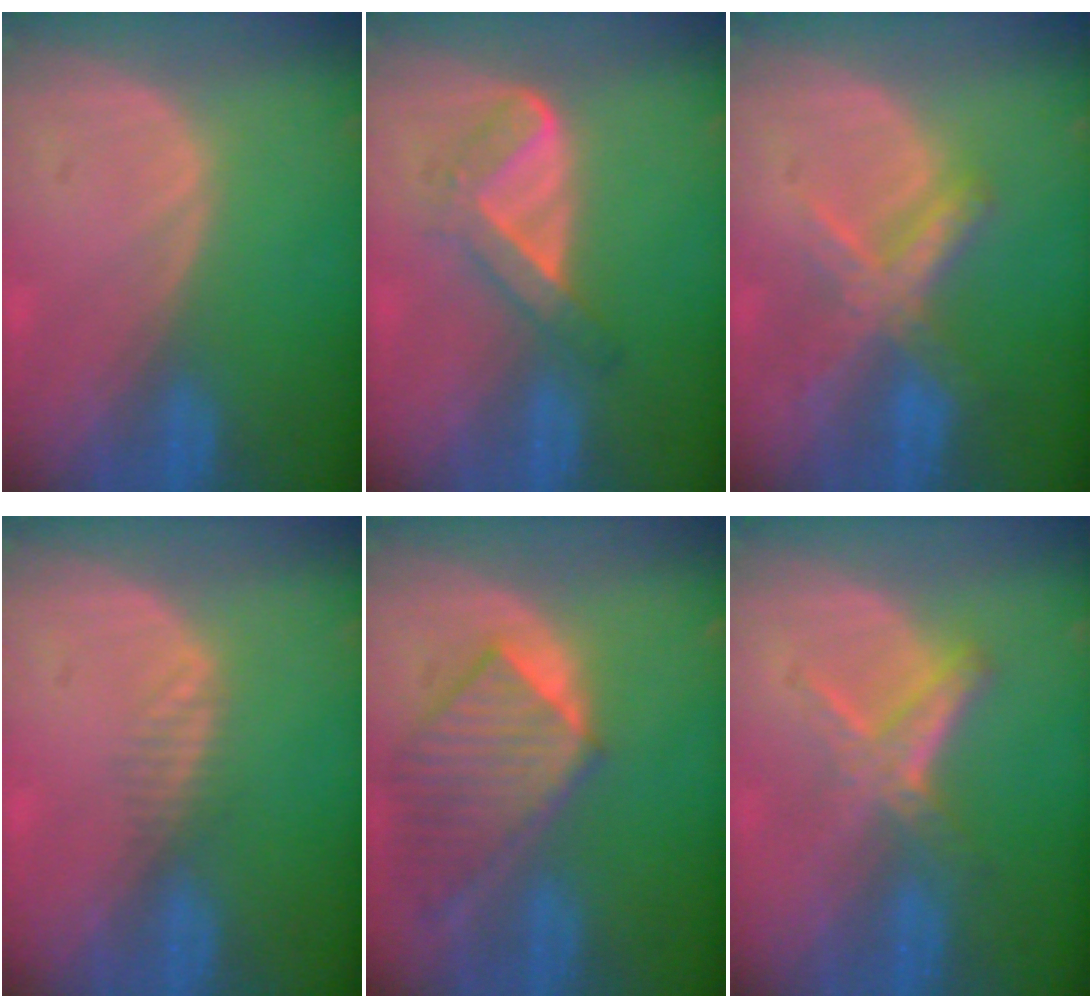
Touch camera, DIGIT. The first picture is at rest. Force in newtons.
{"total": 5.7, "press": 4.8, "slide": 3.1}
{"total": 7.3, "press": 6.1, "slide": 3.9}
{"total": 1.7, "press": 1.4, "slide": 1.0}
{"total": 8.9, "press": 7.9, "slide": 4.1}
{"total": 5.2, "press": 5.1, "slide": 0.8}